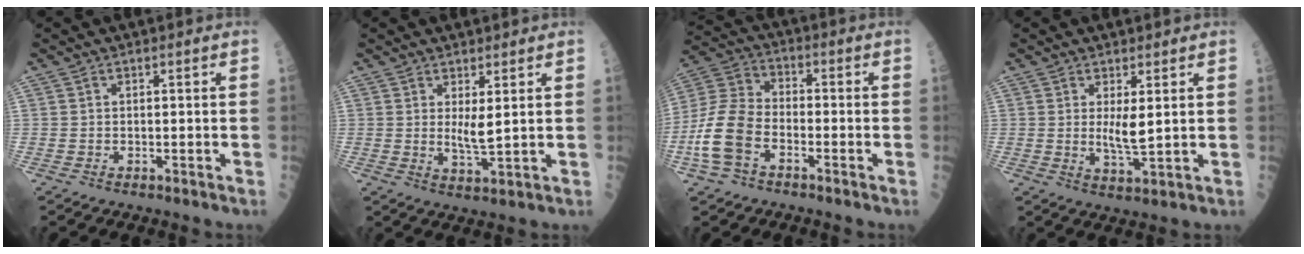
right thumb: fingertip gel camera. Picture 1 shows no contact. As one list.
[{"total": 3.5, "force": [1.0, 0.7, 3.3], "torque": [-0.061, -0.017, 0.025]}, {"total": 11.8, "force": [-4.3, 7.2, 8.4], "torque": [-0.182, 0.029, -0.091]}, {"total": 4.2, "force": [0.9, 0.9, 4.0], "torque": [-0.075, -0.017, 0.022]}]